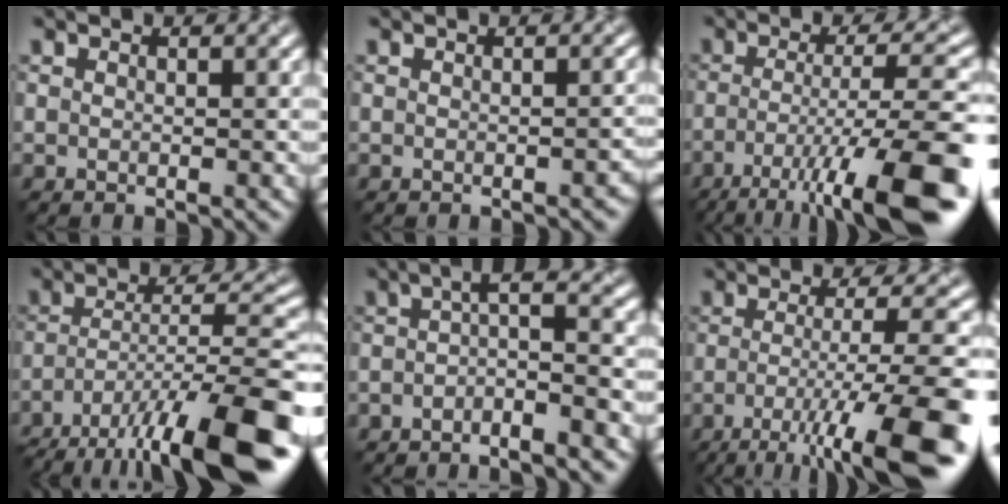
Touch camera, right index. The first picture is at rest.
{"total": 1.3, "force": [-0.5, 0.5, 1.1], "torque": [0.004, 0.013, -0.005]}
{"total": 12.5, "force": [-6.6, 2.7, 10.3], "torque": [-0.167, -0.004, -0.098]}
{"total": 13.1, "force": [-8.8, 3.2, 9.1], "torque": [-0.156, 0.003, -0.145]}
{"total": 4.5, "force": [-2.8, 0.4, 3.5], "torque": [-0.046, 0.012, -0.054]}
{"total": 11.6, "force": [-5.6, 2.3, 9.9], "torque": [-0.142, -0.003, -0.083]}